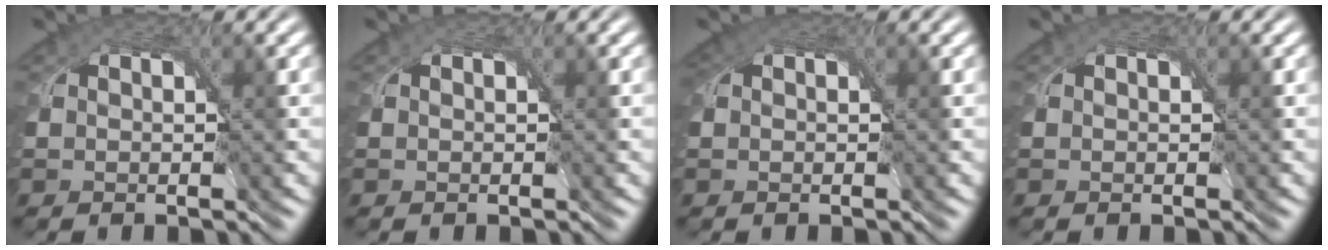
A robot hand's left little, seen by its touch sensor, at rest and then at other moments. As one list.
[{"total": 0.0}, {"total": 2.1, "force": [0.8, 1.5, 1.2], "torque": [-0.032, 0.002, 0.007]}, {"total": 0.0}]